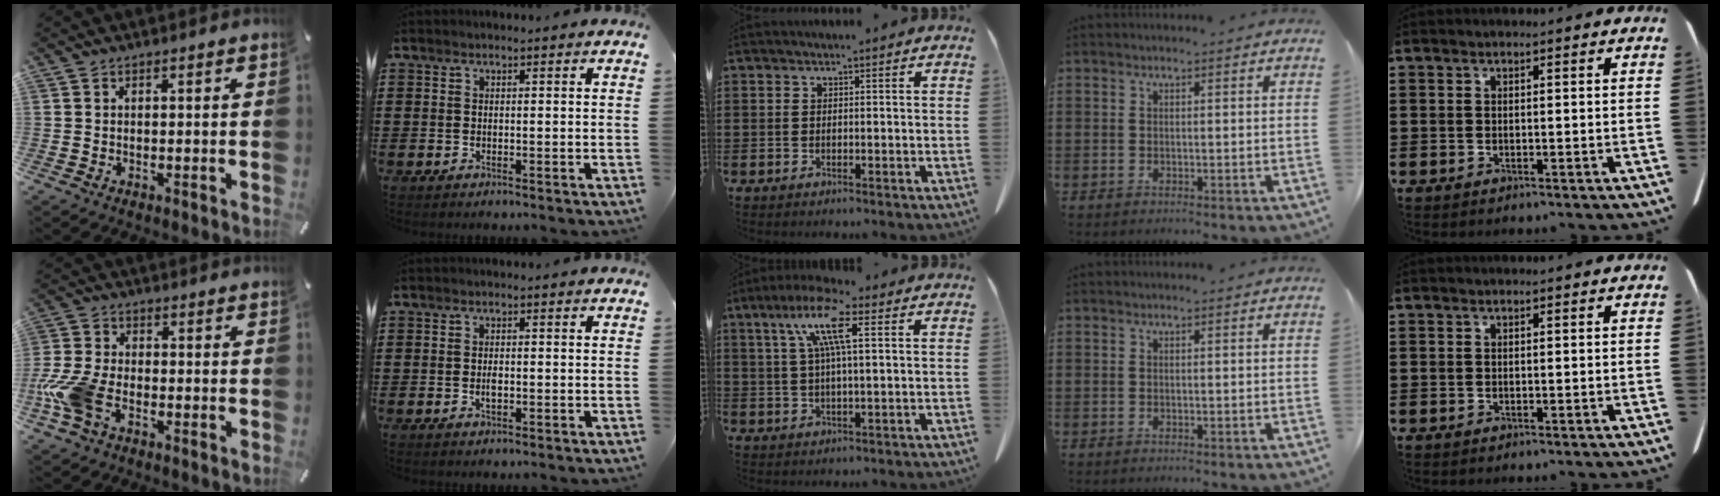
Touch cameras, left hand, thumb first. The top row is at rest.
{"thumb": {"total": 9.9, "force": [-3.6, 6.3, 6.7], "torque": [-0.152, 0.007, -0.065]}, "index": {"total": 1.7, "force": [-0.3, 0.7, 1.6], "torque": [-0.031, -0.001, -0.005]}, "middle": {"total": 9.4, "force": [3.6, 1.7, 8.5], "torque": [-0.179, 0.010, 0.057]}}